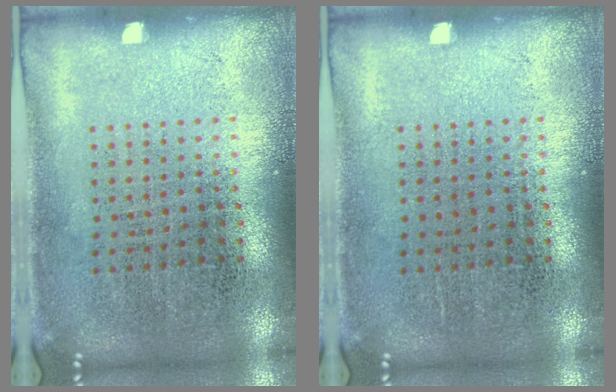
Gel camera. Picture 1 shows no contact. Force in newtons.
{"total": 0.0}